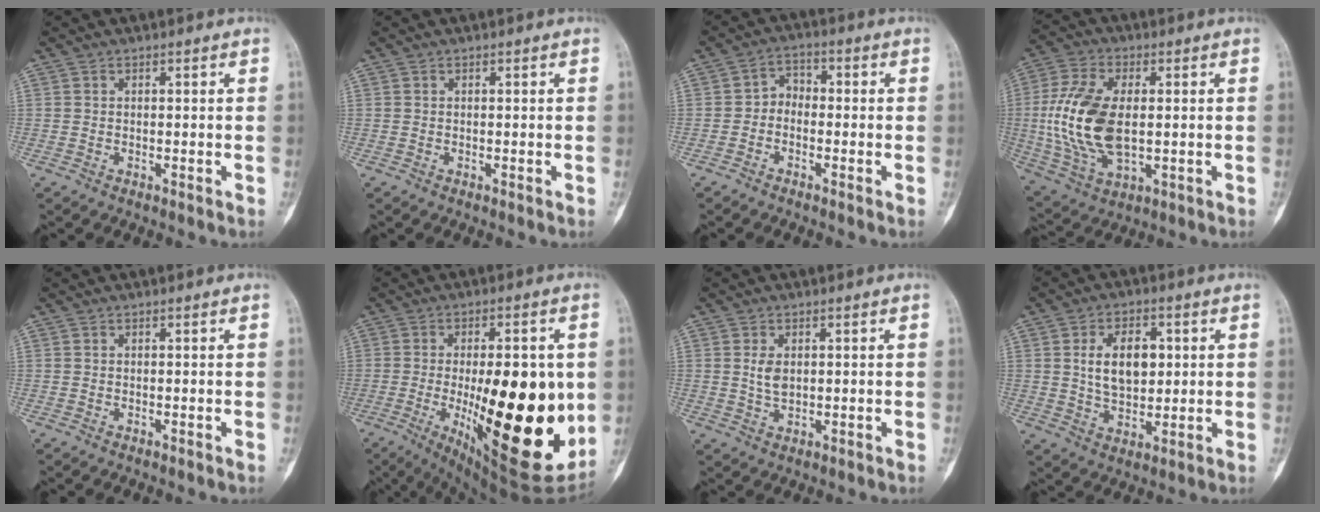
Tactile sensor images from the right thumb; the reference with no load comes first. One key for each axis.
{"total": 0.0}
{"total": 3.8, "fx": -1.1, "fy": 2.9, "fz": 2.1, "tx": -0.016, "ty": 0.024, "tz": -0.034}
{"total": 16.5, "fx": 0.2, "fy": 9.1, "fz": 13.8, "tx": -0.290, "ty": -0.005, "tz": 0.012}
{"total": 0.0}
{"total": 28.5, "fx": -2.9, "fy": 10.5, "fz": 26.3, "tx": -0.335, "ty": -0.038, "tz": -0.014}
{"total": 3.2, "fx": 0.6, "fy": 2.0, "fz": 2.4, "tx": -0.041, "ty": -0.005, "tz": 0.017}
{"total": 9.8, "fx": 1.9, "fy": 6.1, "fz": 7.4, "tx": -0.101, "ty": -0.005, "tz": 0.038}